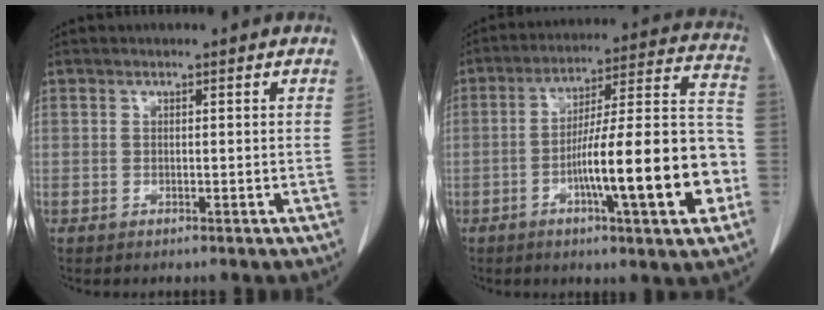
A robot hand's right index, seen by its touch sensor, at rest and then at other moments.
{"total": 19.7, "force": [-6.1, 1.9, 18.6], "torque": [-0.251, 0.019, -0.089]}